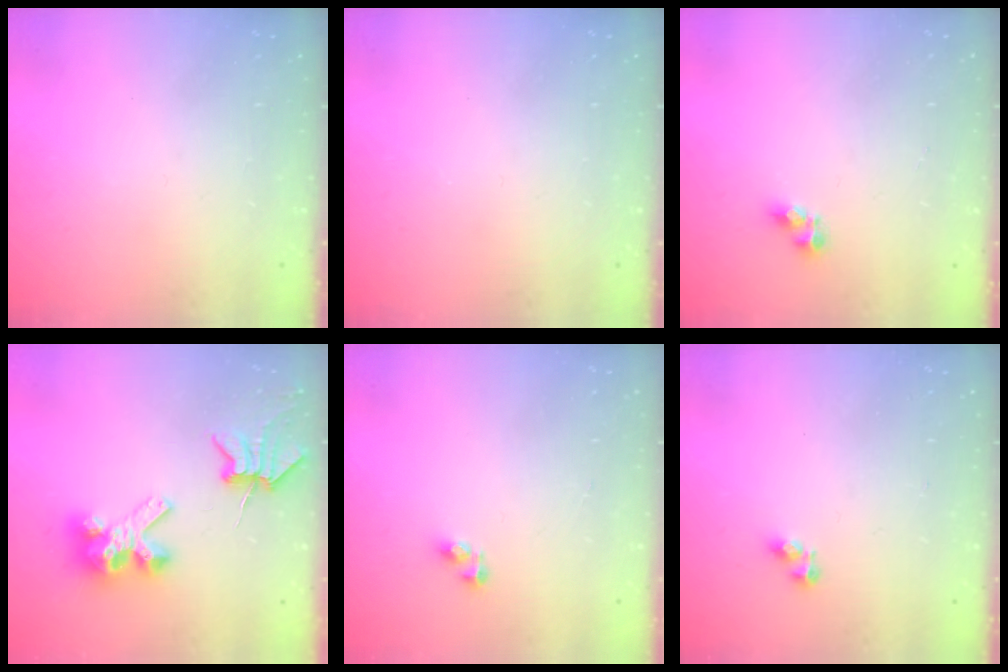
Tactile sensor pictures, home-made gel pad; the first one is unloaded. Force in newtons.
{"total": 0.0}
{"total": 5.5, "press": 5.5, "slide": 0.6}
{"total": 9.1, "press": 9.1, "slide": 1.2}
{"total": 3.4, "press": 3.4, "slide": 0.5}
{"total": 2.8, "press": 2.8, "slide": 0.4}